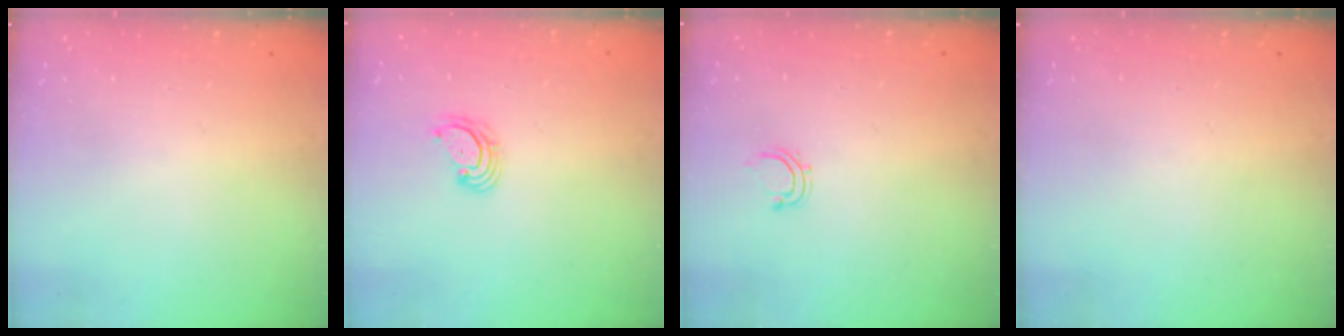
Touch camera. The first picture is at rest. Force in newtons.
{"total": 2.9, "press": 2.9, "slide": 0.1}
{"total": 2.8, "press": 2.7, "slide": 0.5}
{"total": 0.0}